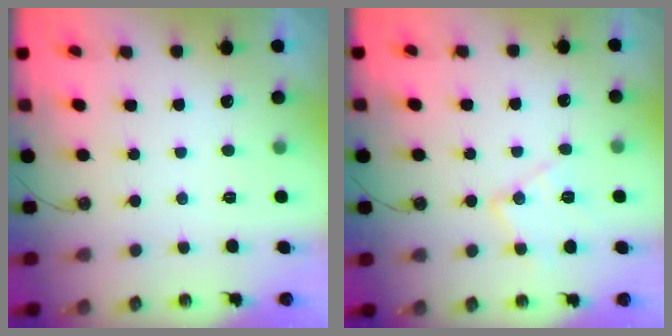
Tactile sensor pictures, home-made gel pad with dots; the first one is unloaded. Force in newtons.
{"total": 11.1, "press": 11.1, "slide": 0.6}